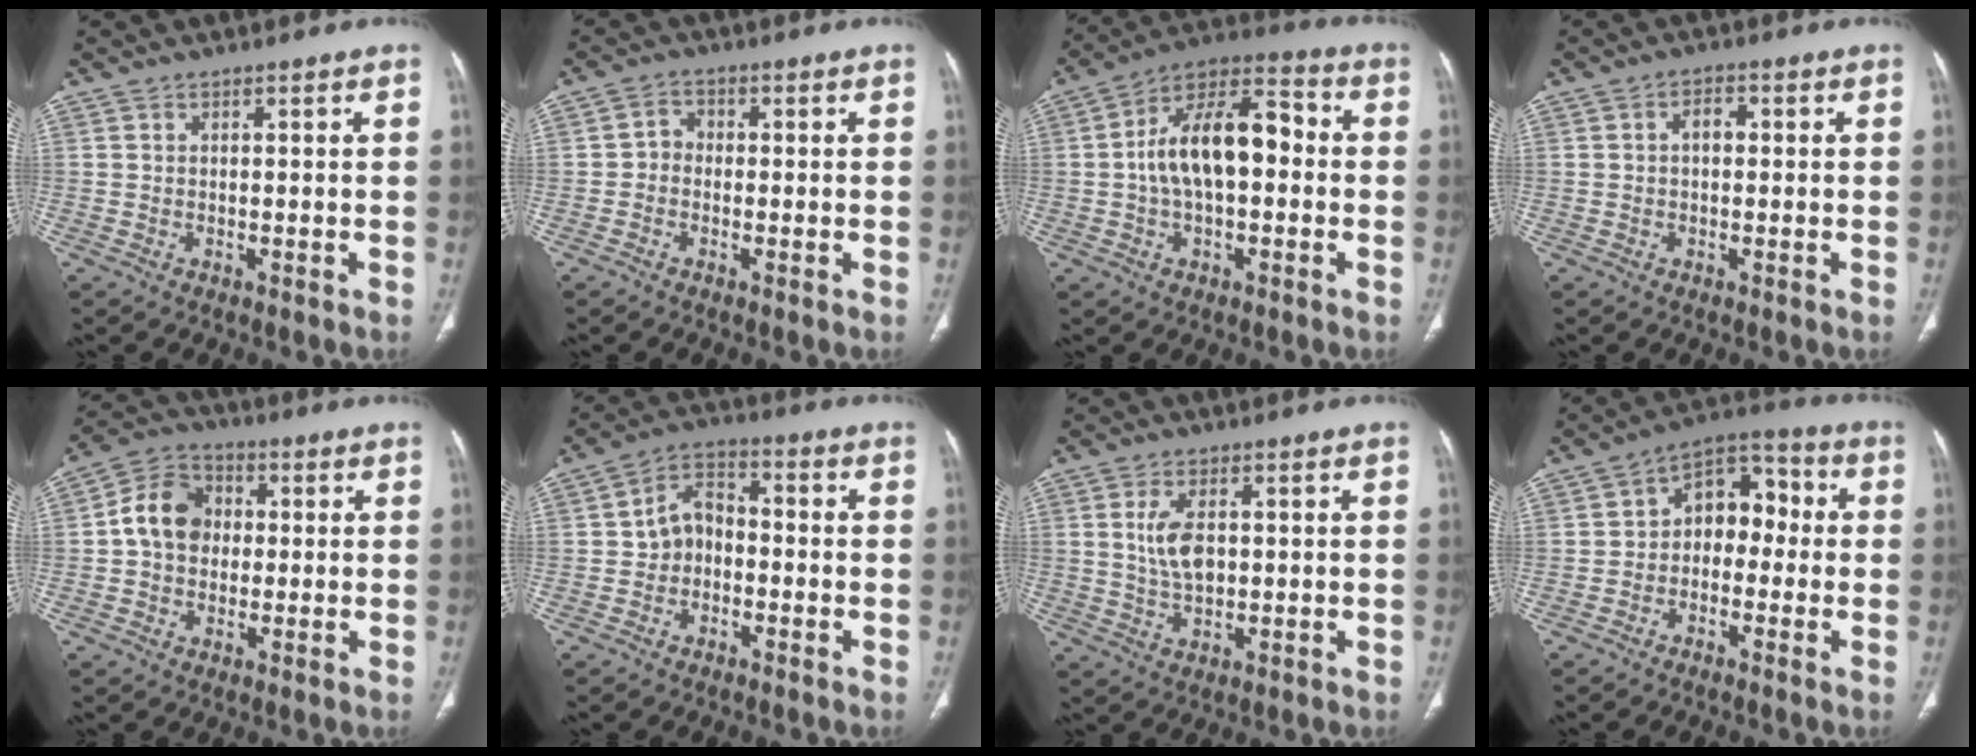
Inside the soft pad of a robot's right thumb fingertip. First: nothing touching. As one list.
[{"total": 2.7, "force": [-0.6, 2.3, 1.3], "torque": [-0.011, 0.011, -0.021]}, {"total": 15.8, "force": [0.0, 8.4, 13.4], "torque": [-0.219, 0.043, -0.012]}, {"total": 2.8, "force": [0.2, 1.8, 2.2], "torque": [-0.031, 0.012, 0.000]}, {"total": 9.8, "force": [0.5, 7.9, 5.8], "torque": [-0.086, 0.026, -0.002]}, {"total": 6.8, "force": [-1.1, 5.2, 4.2], "torque": [-0.052, 0.030, -0.036]}, {"total": 6.3, "force": [1.0, 3.4, 5.1], "torque": [-0.099, -0.004, 0.022]}, {"total": 9.6, "force": [-0.4, 6.8, 6.8], "torque": [-0.059, 0.041, -0.024]}]